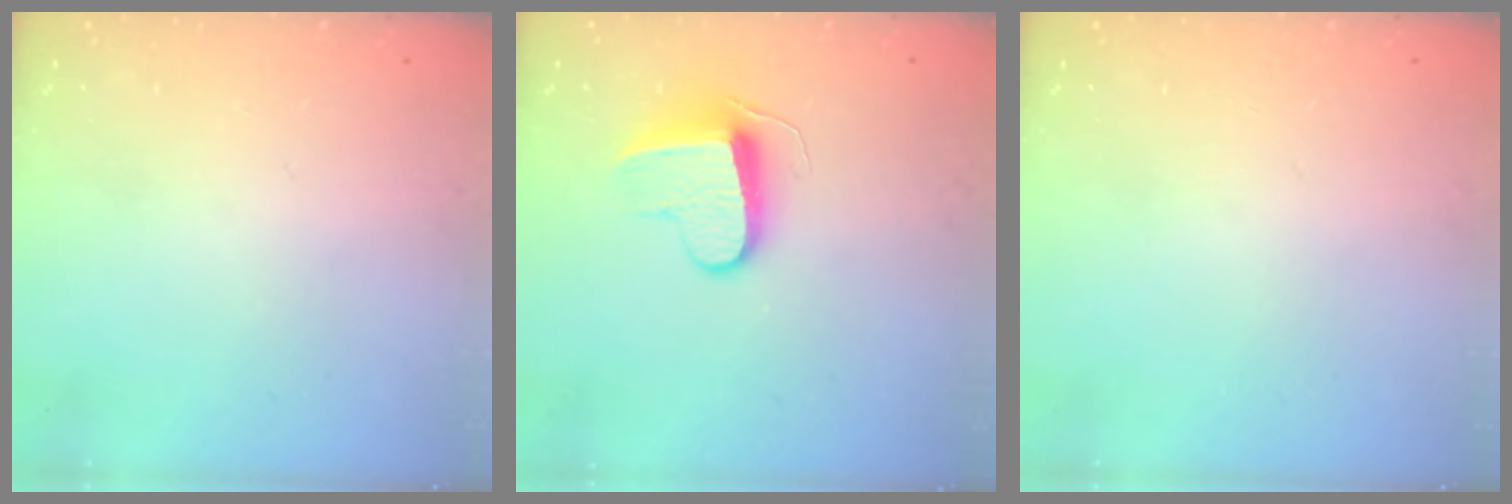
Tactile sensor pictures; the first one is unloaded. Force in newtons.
{"total": 9.0, "press": 9.0, "slide": 0.2}
{"total": 0.0}